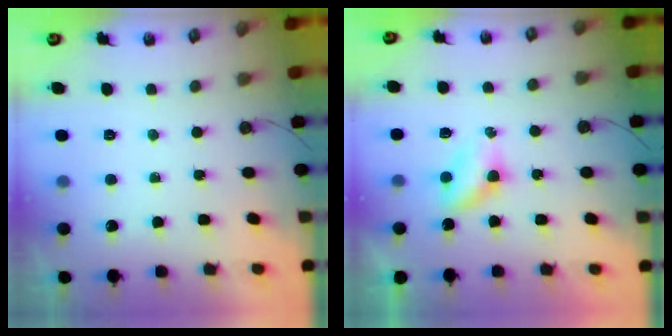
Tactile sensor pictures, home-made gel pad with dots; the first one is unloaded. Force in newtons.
{"total": 3.6, "press": 3.6, "slide": 0.4}